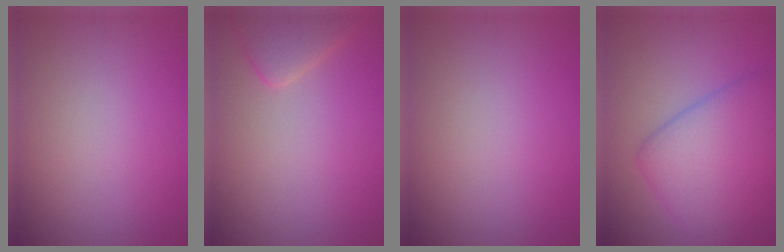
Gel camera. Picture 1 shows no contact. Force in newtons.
{"total": 2.9, "press": 2.9, "slide": 0.2}
{"total": 0.0}
{"total": 7.0, "press": 7.0, "slide": 0.2}